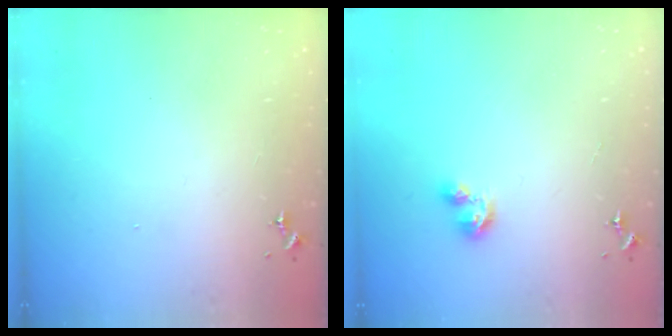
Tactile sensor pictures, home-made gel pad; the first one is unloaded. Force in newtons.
{"total": 2.6, "press": 2.6, "slide": 0.3}